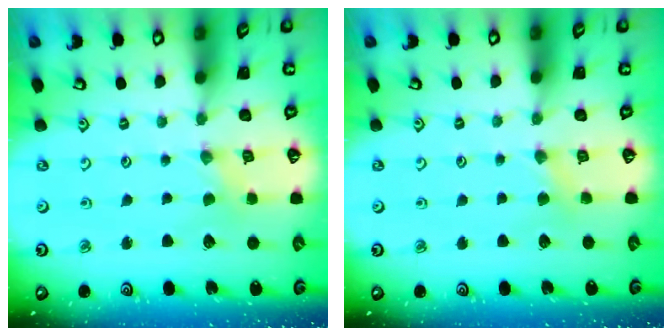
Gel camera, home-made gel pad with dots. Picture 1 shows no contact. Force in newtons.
{"total": 3.0, "press": 2.9, "slide": 0.5}